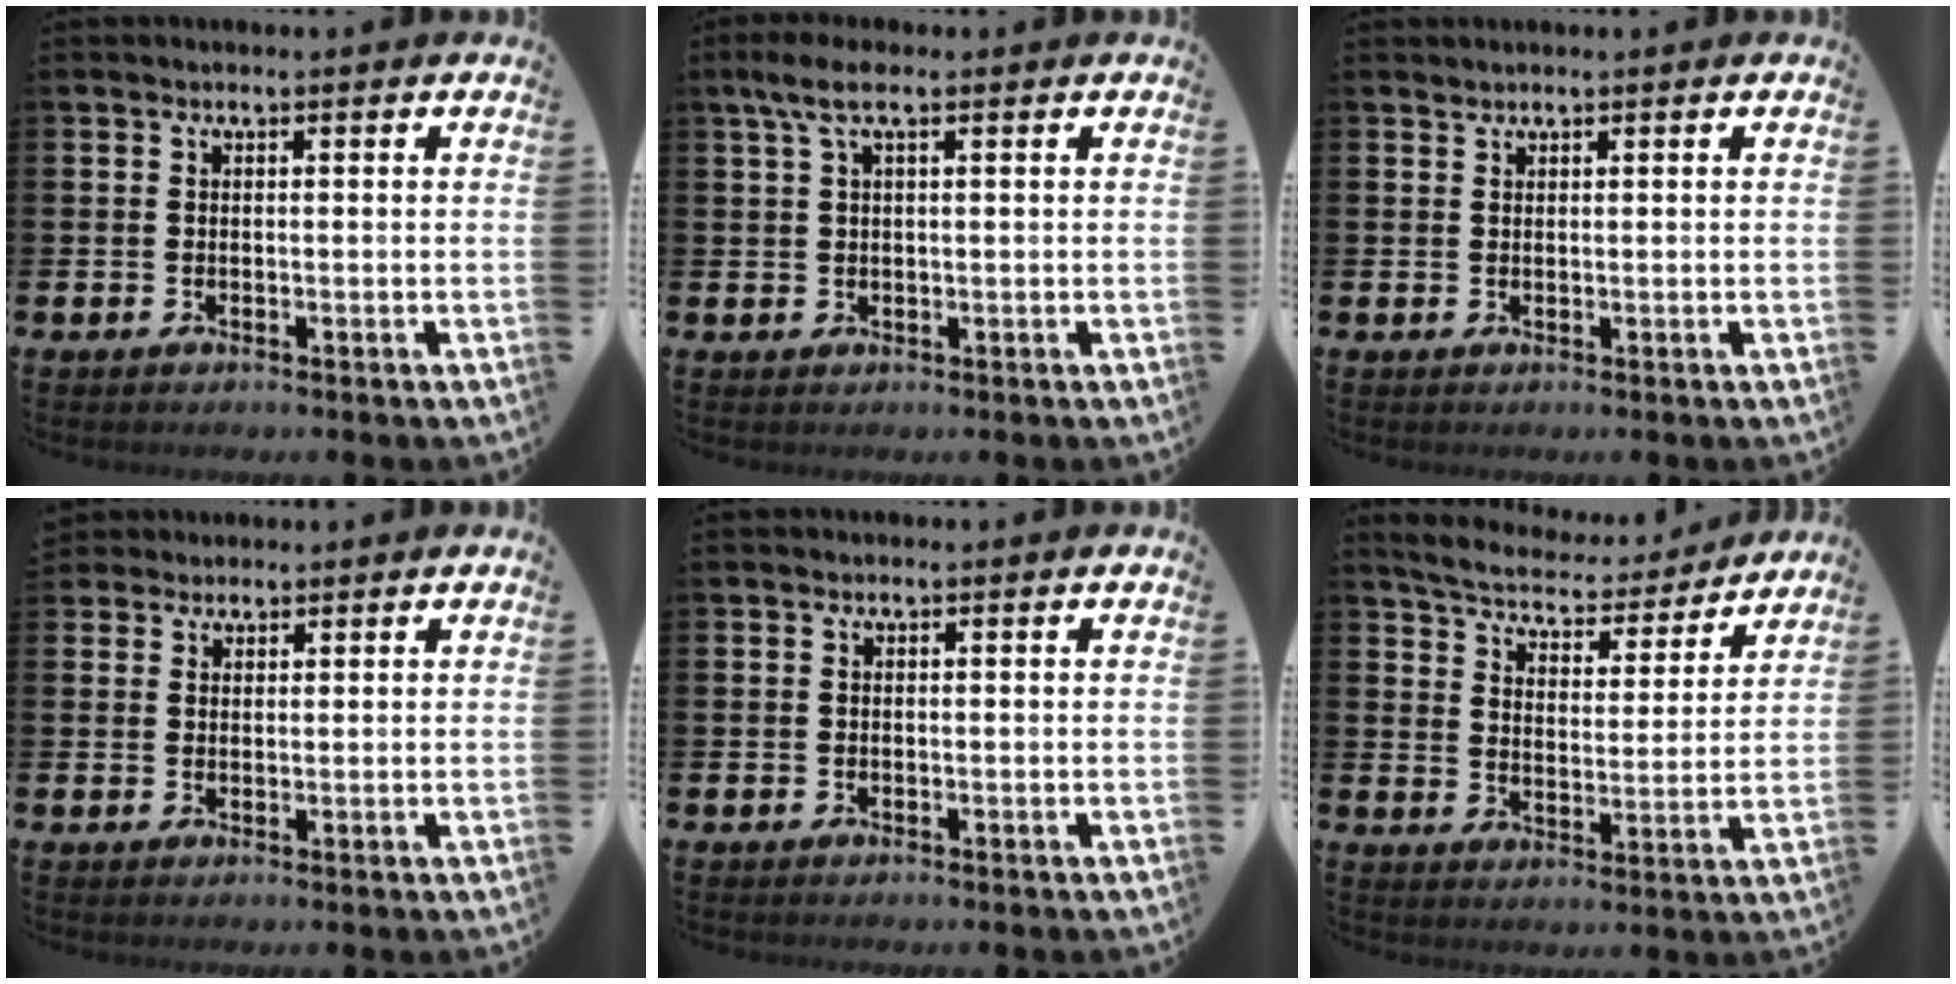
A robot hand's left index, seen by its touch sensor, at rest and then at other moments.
{"total": 3.8, "force": [2.1, 1.1, 2.9], "torque": [-0.060, 0.006, 0.035]}
{"total": 0.8, "force": [0.8, 0.1, -0.1], "torque": [0.001, 0.000, 0.016]}
{"total": 2.2, "force": [2.0, 1.0, 0.0], "torque": [0.003, -0.001, 0.036]}
{"total": 0.0}
{"total": 6.1, "force": [6.0, 1.1, 1.0], "torque": [-0.048, -0.048, 0.101]}